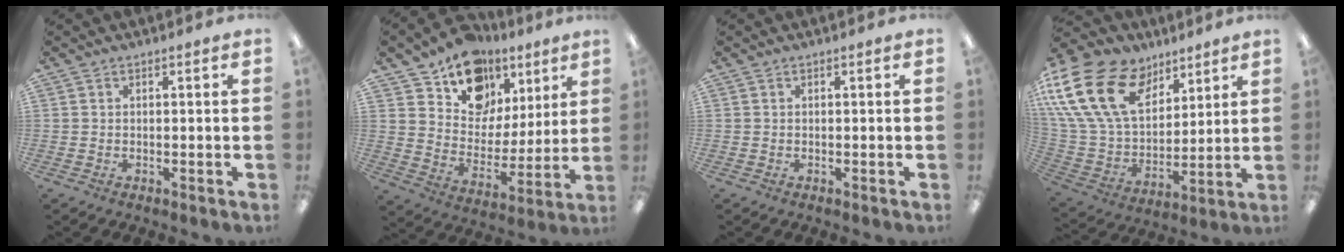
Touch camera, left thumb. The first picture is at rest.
{"total": 14.3, "force": [9.7, 10.0, 3.4], "torque": [-0.061, -0.066, 0.182]}
{"total": 0.0}
{"total": 25.2, "force": [11.4, 17.2, 14.4], "torque": [-0.309, -0.048, 0.219]}